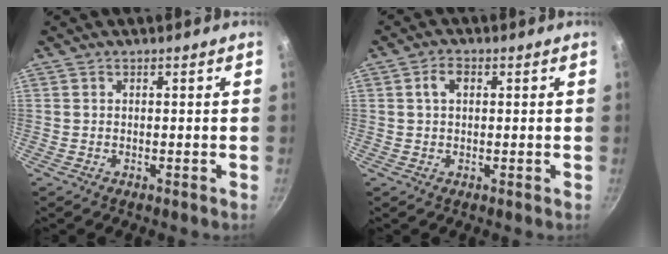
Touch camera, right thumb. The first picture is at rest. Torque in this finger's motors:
{"motor_torque": [0.08, 0.93, 0.65, 0.34, 0.01]}